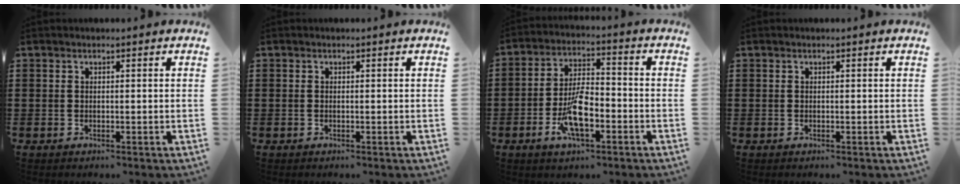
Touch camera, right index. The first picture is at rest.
{"total": 0.0}
{"total": 8.8, "force": [-3.3, 3.5, 7.3], "torque": [-0.150, -0.001, -0.061]}
{"total": 0.0}